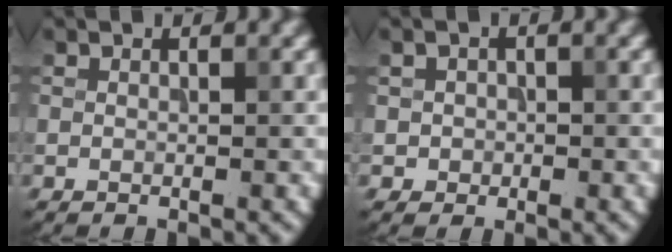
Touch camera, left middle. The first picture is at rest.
{"total": 1.2, "force": [-0.1, 1.2, 0.1], "torque": [0.010, -0.004, -0.002]}